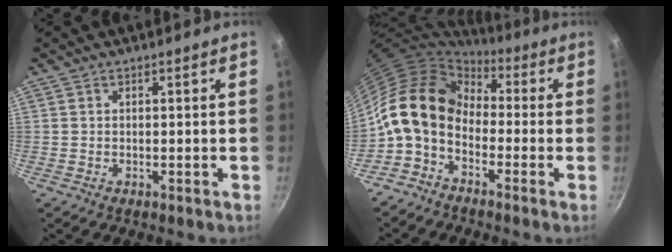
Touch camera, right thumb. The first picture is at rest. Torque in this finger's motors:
{"motor_torque": [2.56, 2.45, 1.21, -1.15, 0.48]}